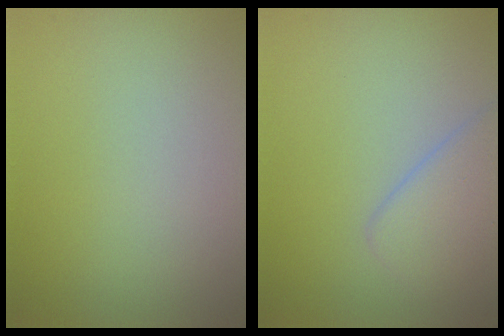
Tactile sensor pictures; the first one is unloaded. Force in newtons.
{"total": 2.9, "press": 2.9, "slide": 0.1}